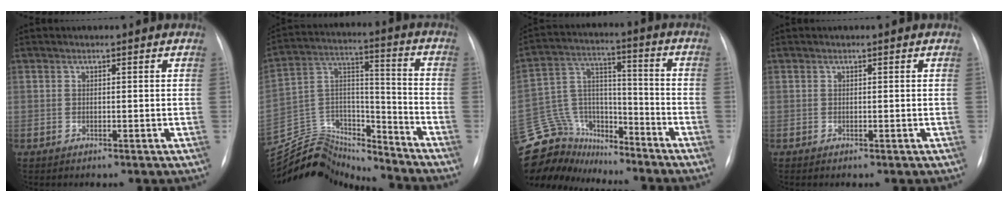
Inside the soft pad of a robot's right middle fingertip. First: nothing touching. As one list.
[{"total": 17.6, "force": [-17.1, 3.7, 1.9], "torque": [-0.038, 0.064, -0.285]}, {"total": 18.8, "force": [-16.7, 7.6, 4.3], "torque": [-0.109, 0.055, -0.277]}, {"total": 0.0}]